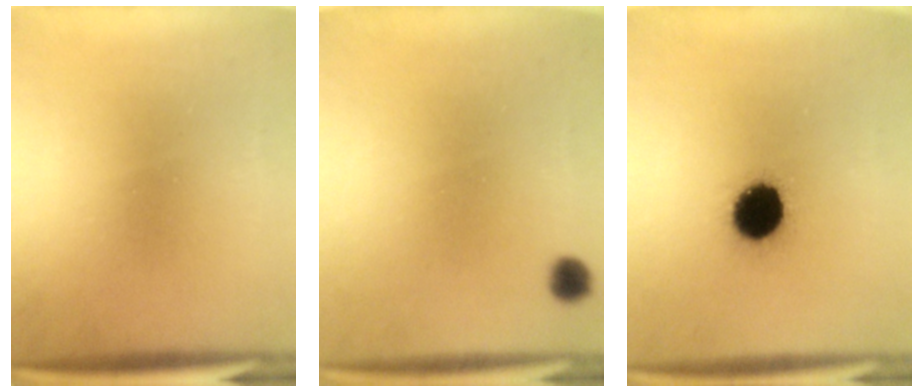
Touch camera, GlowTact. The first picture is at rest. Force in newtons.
{"total": 2.3}
{"total": 12.0}